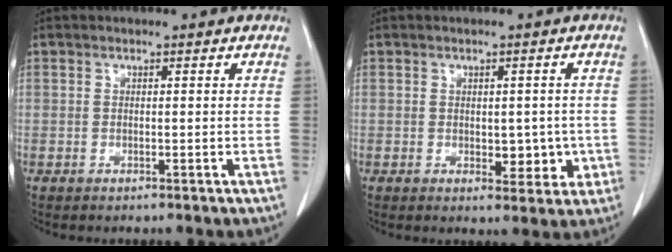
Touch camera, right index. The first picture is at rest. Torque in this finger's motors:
{"motor_torque": [0.08, 0.24, 0.08, 0.02]}